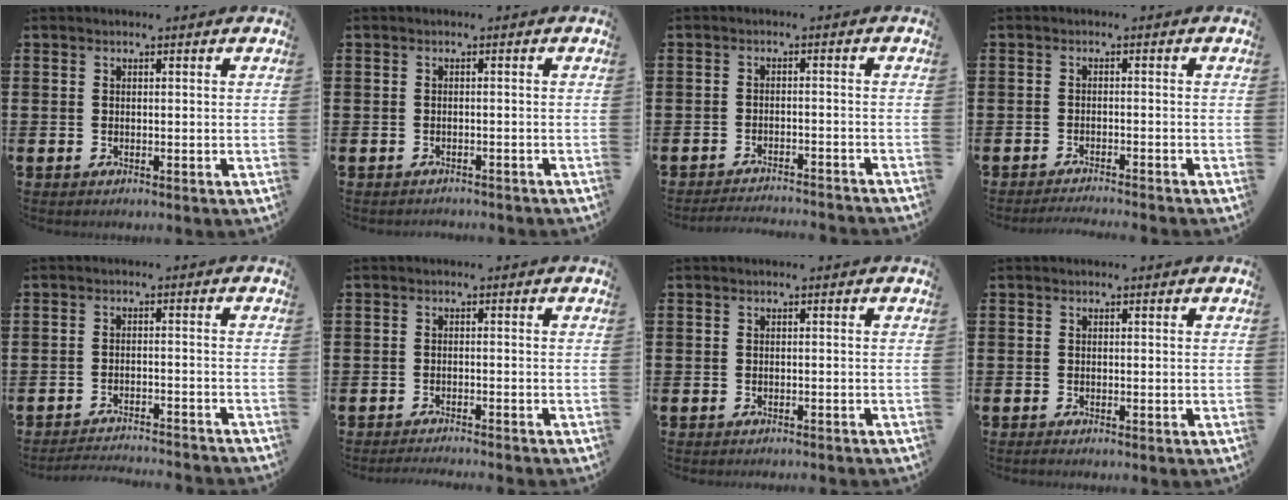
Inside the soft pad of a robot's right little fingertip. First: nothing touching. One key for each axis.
{"total": 0.8, "fx": -0.8, "fy": 0.0, "fz": 0.0, "tx": -0.001, "ty": -0.001, "tz": -0.016}
{"total": 2.3, "fx": -2.3, "fy": -0.2, "fz": 0.2, "tx": -0.004, "ty": 0.003, "tz": -0.047}
{"total": 1.4, "fx": -1.3, "fy": -0.3, "fz": 0.2, "tx": -0.003, "ty": 0.002, "tz": -0.026}
{"total": 2.6, "fx": -2.6, "fy": -0.2, "fz": 0.1, "tx": -0.004, "ty": 0.002, "tz": -0.056}
{"total": 1.2, "fx": -1.2, "fy": -0.3, "fz": 0.2, "tx": -0.002, "ty": 0.001, "tz": -0.023}
{"total": 0.6, "fx": -0.6, "fy": -0.1, "fz": 0.0, "tx": 0.001, "ty": -0.001, "tz": -0.012}
{"total": 0.0}